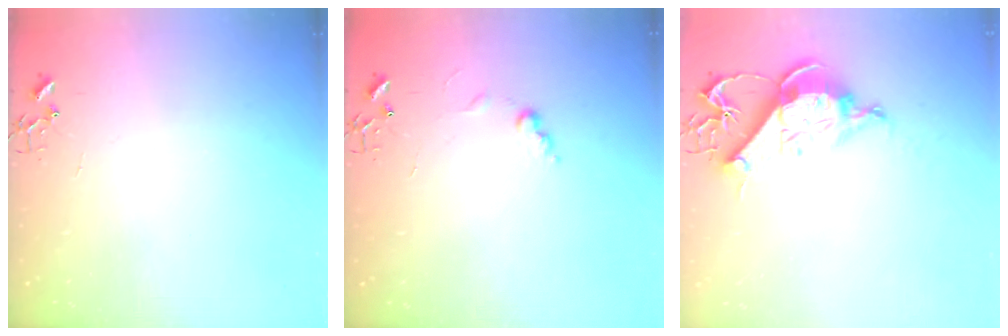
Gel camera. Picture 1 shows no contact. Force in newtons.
{"total": 5.6, "press": 5.5, "slide": 0.7}
{"total": 13.1, "press": 13.1, "slide": 0.7}